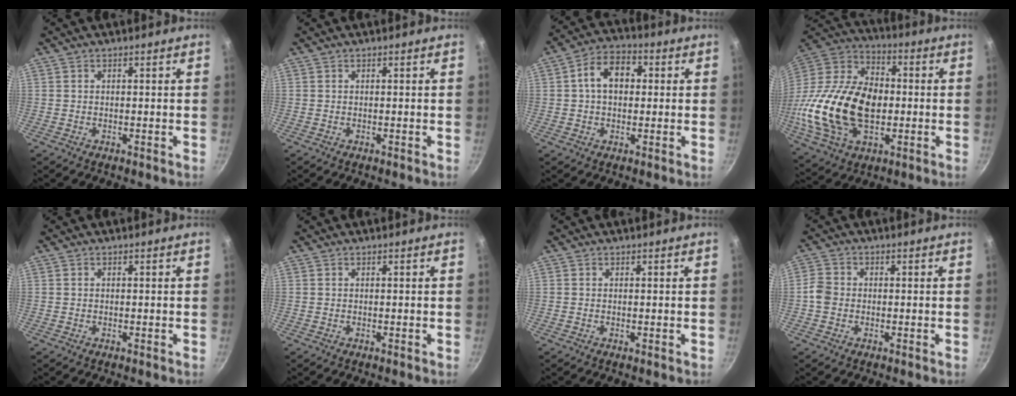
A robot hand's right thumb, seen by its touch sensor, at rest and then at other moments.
{"total": 0.0}
{"total": 9.1, "force": [1.3, 6.4, 6.4], "torque": [-0.076, 0.022, 0.007]}
{"total": 26.6, "force": [-2.5, 16.9, 20.4], "torque": [-0.367, 0.031, -0.044]}
{"total": 0.0}
{"total": 0.0}
{"total": 0.0}
{"total": 3.4, "force": [-0.7, 2.9, 1.7], "torque": [-0.030, 0.014, -0.021]}